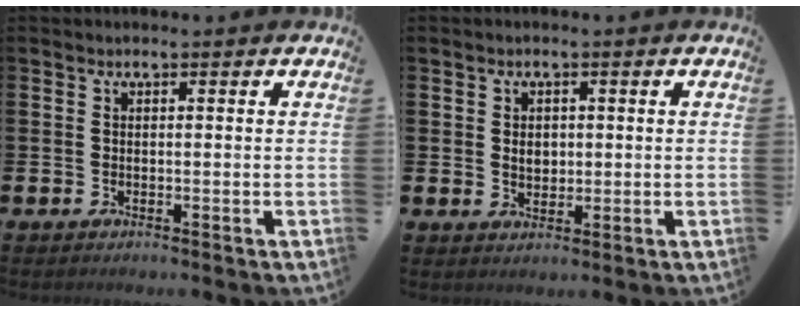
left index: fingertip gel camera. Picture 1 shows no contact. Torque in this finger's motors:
{"motor_torque": [0.77, -0.02, 0.25, 0.10]}